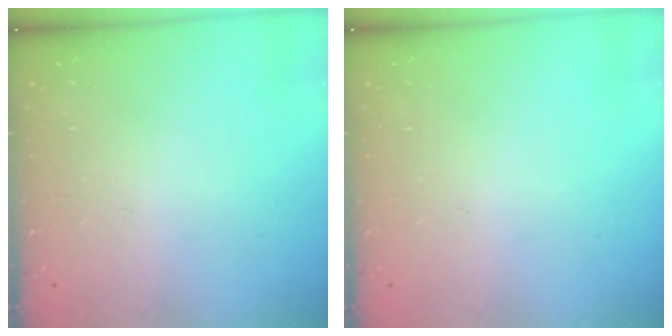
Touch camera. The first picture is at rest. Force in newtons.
{"total": 0.0}